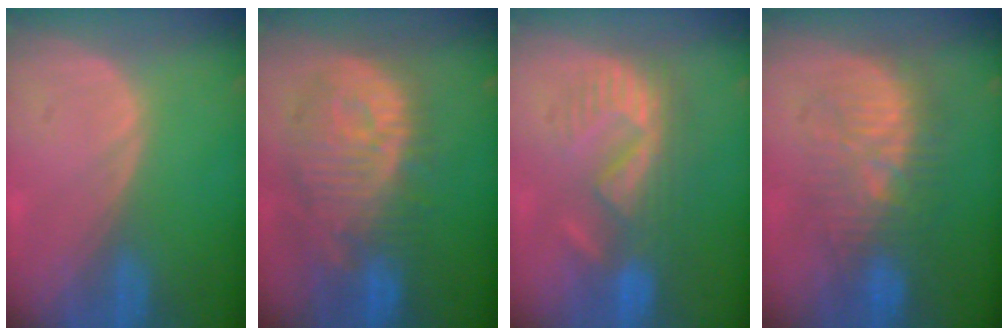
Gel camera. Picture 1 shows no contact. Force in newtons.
{"total": 12.1, "press": 11.0, "slide": 5.1}
{"total": 8.7, "press": 8.2, "slide": 3.0}
{"total": 9.6, "press": 9.5, "slide": 1.0}